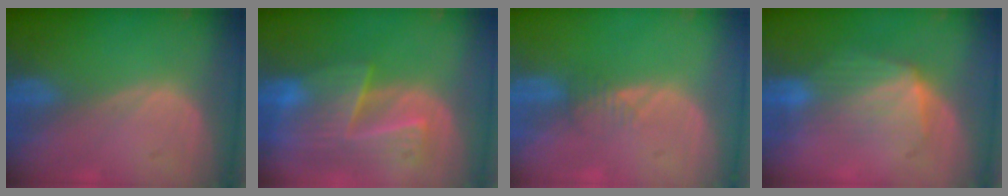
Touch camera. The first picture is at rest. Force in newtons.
{"total": 9.5, "press": 8.4, "slide": 4.5}
{"total": 1.6, "press": 1.6, "slide": 0.2}
{"total": 7.1, "press": 6.6, "slide": 2.8}